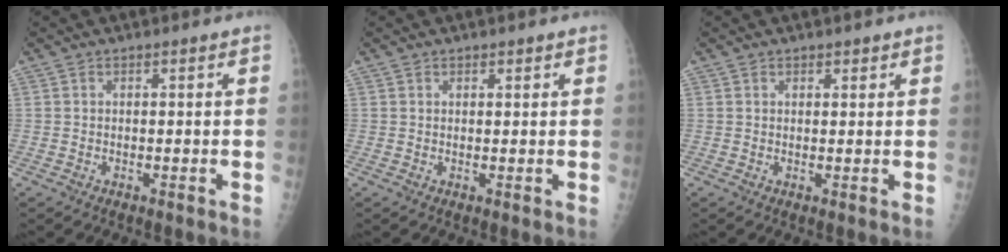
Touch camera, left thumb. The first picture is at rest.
{"total": 1.0, "force": [0.7, 0.6, 0.2], "torque": [0.007, -0.005, 0.008]}
{"total": 1.4, "force": [1.0, 0.9, 0.4], "torque": [0.010, -0.006, 0.010]}